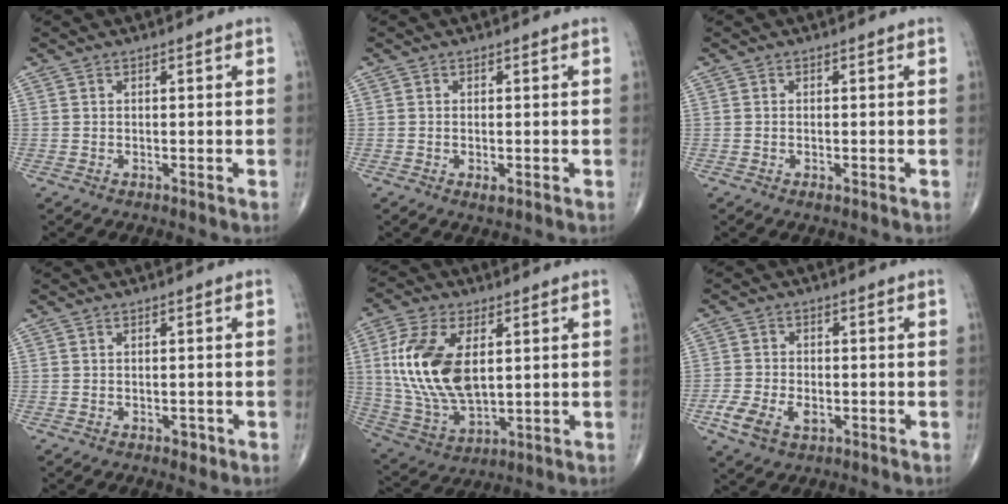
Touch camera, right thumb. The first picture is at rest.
{"total": 1.8, "force": [-0.6, 0.8, 1.5], "torque": [-0.025, -0.003, -0.009]}
{"total": 1.1, "force": [-0.4, 0.5, 0.8], "torque": [-0.017, -0.002, -0.007]}
{"total": 1.3, "force": [-0.6, 0.9, 0.8], "torque": [-0.006, 0.000, -0.008]}
{"total": 17.3, "force": [3.1, 9.4, 14.2], "torque": [-0.288, -0.015, 0.067]}
{"total": 7.3, "force": [-2.7, 4.6, 5.0], "torque": [-0.100, 0.009, -0.045]}